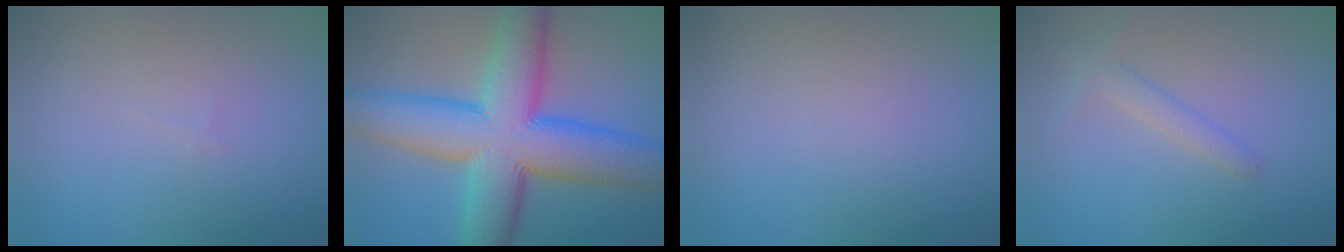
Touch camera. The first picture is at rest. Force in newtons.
{"total": 13.5, "press": 13.5, "slide": 0.4}
{"total": 0.0}
{"total": 1.8, "press": 1.8, "slide": 0.1}